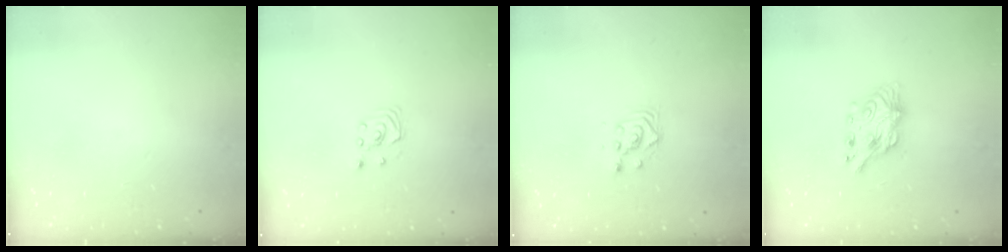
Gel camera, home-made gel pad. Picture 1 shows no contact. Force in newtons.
{"total": 1.8, "press": 1.8, "slide": 0.2}
{"total": 2.8, "press": 2.8, "slide": 0.1}
{"total": 8.2, "press": 8.2, "slide": 0.7}